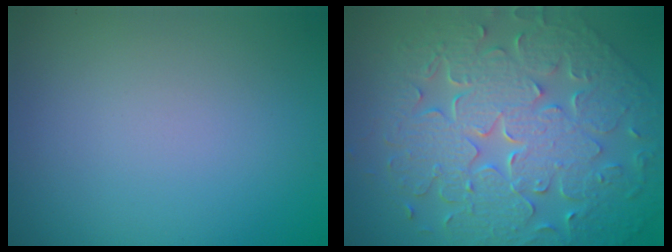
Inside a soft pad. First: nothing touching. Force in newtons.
{"total": 9.5, "press": 6.7, "slide": 6.7}